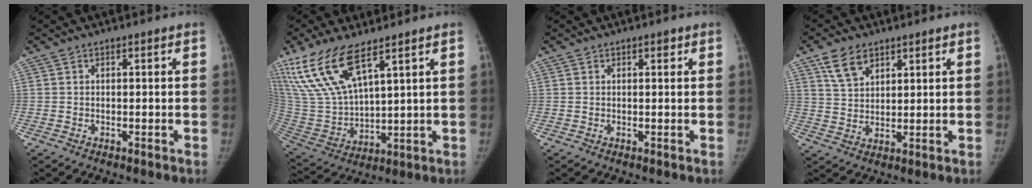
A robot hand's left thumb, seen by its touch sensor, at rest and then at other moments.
{"total": 16.0, "force": [10.1, 5.6, 11.0], "torque": [-0.231, -0.038, 0.217]}
{"total": 0.7, "force": [0.4, 0.4, 0.4], "torque": [-0.002, -0.002, 0.004]}
{"total": 6.5, "force": [4.0, 3.9, 3.3], "torque": [-0.047, -0.020, 0.081]}